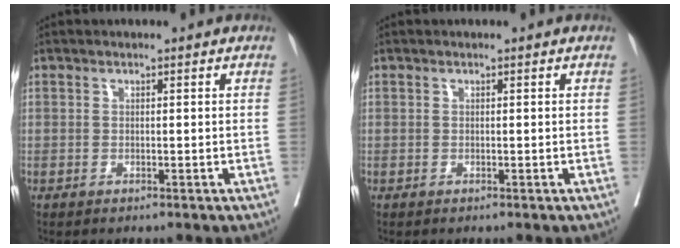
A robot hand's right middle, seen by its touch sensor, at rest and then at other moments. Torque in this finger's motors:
{"motor_torque": [0.00, 0.00, 0.00, 0.00]}